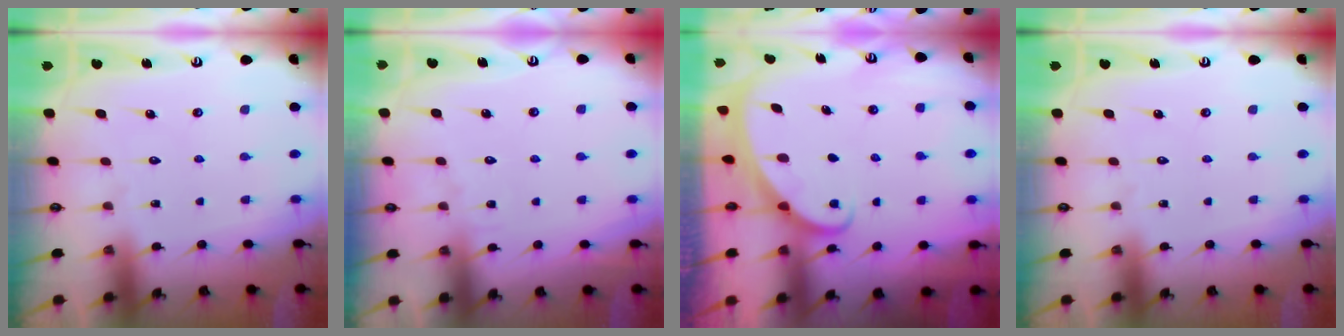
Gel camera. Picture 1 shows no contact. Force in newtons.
{"total": 4.0, "press": 4.0, "slide": 0.4}
{"total": 1.7, "press": 1.7, "slide": 0.2}
{"total": 0.0}